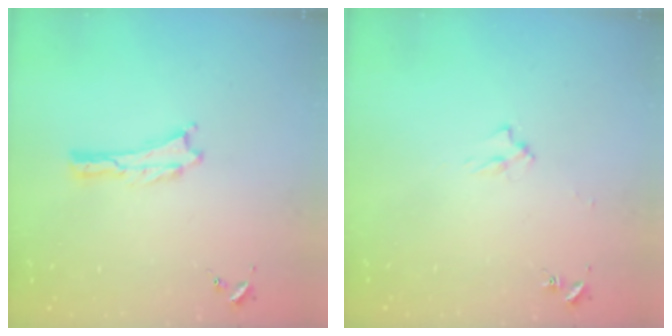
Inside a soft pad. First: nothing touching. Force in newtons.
{"total": 2.0, "press": 2.0, "slide": 0.3}